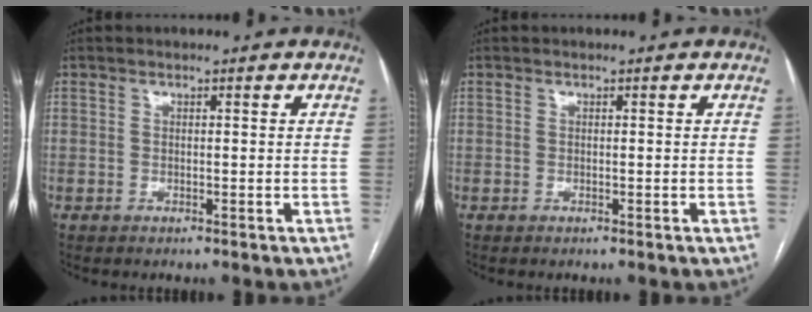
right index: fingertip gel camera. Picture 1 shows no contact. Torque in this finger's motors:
{"motor_torque": [-0.01, 0.07, 0.00, 0.00]}